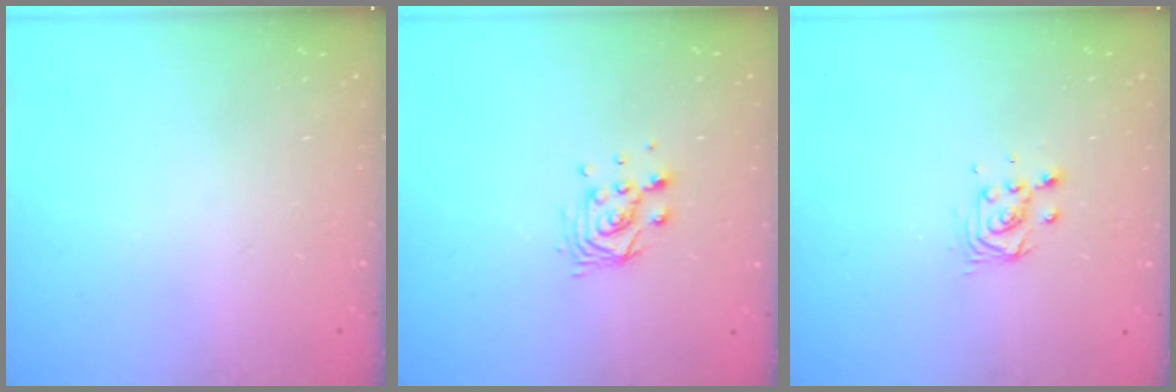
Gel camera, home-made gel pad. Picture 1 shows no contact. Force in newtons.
{"total": 6.2, "press": 6.2, "slide": 0.1}
{"total": 3.8, "press": 3.8, "slide": 0.3}